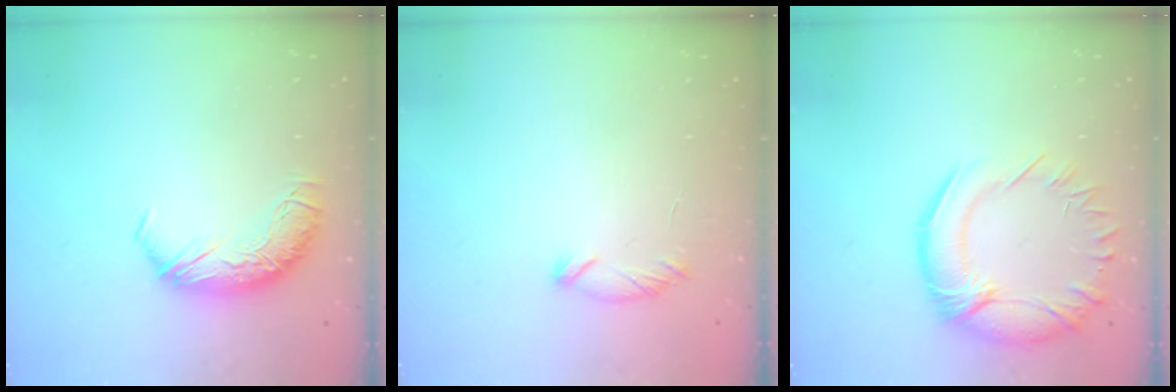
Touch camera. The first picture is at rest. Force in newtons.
{"total": 6.4, "press": 6.4, "slide": 0.7}
{"total": 5.7, "press": 5.0, "slide": 2.8}